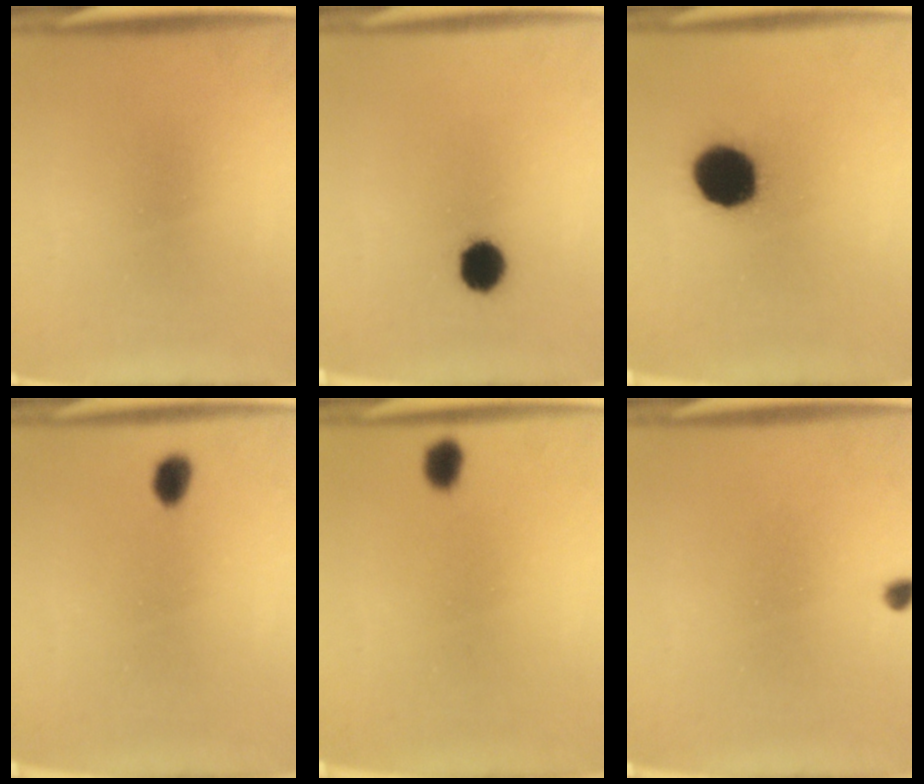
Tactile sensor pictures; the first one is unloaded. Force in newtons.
{"total": 6.2}
{"total": 13.6}
{"total": 2.7}
{"total": 2.4}
{"total": 1.2}